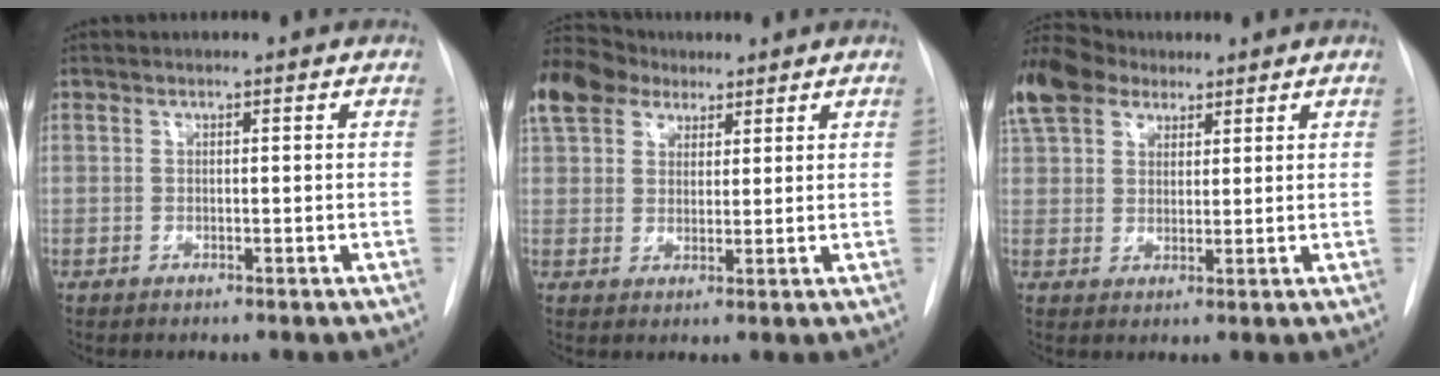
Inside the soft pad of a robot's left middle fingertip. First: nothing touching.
{"total": 10.4, "force": [7.8, 6.1, 3.2], "torque": [-0.082, 0.042, 0.148]}
{"total": 11.2, "force": [8.4, 6.4, 3.7], "torque": [-0.098, 0.036, 0.162]}